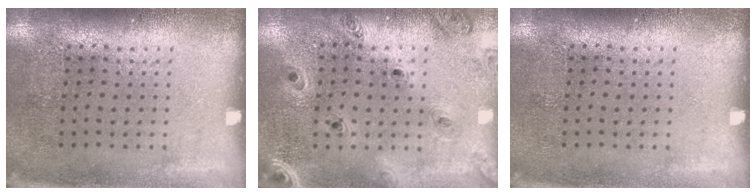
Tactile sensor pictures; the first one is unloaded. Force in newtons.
{"total": 1.4, "press": 1.4, "slide": 0.2}
{"total": 0.0}